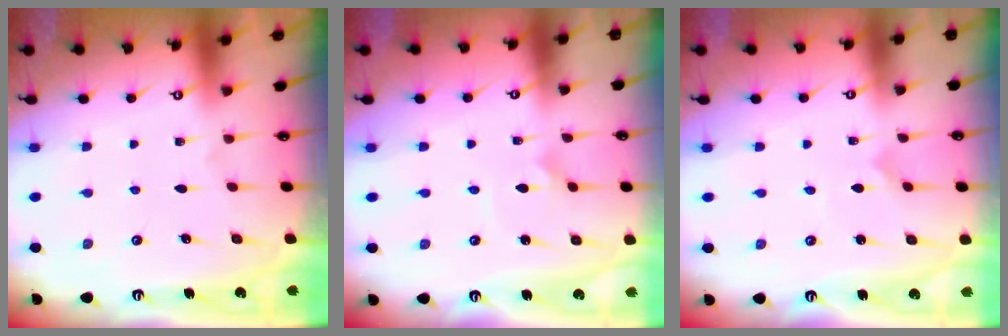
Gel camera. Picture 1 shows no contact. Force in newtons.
{"total": 2.4, "press": 2.4, "slide": 0.1}
{"total": 0.0}